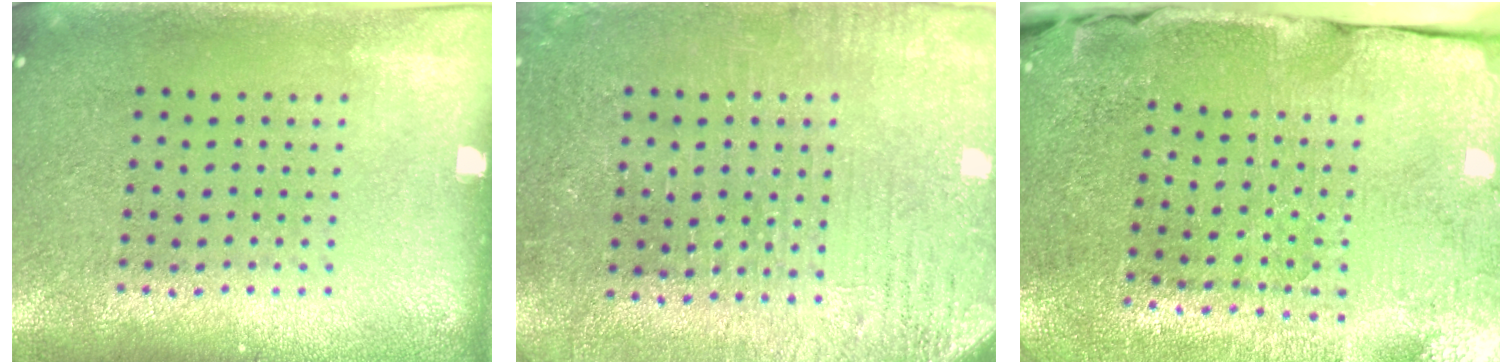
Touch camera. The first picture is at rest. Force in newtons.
{"total": 3.0, "press": 2.8, "slide": 0.8}
{"total": 3.6, "press": 3.5, "slide": 0.9}